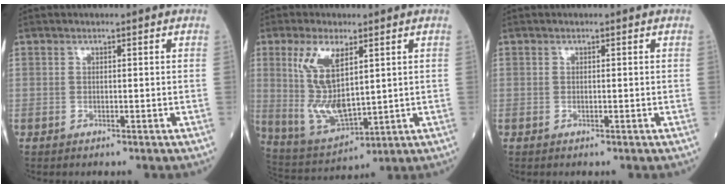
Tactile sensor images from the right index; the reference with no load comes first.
{"total": 11.0, "force": [3.2, 3.8, 9.8], "torque": [-0.207, -0.005, 0.074]}
{"total": 0.0}